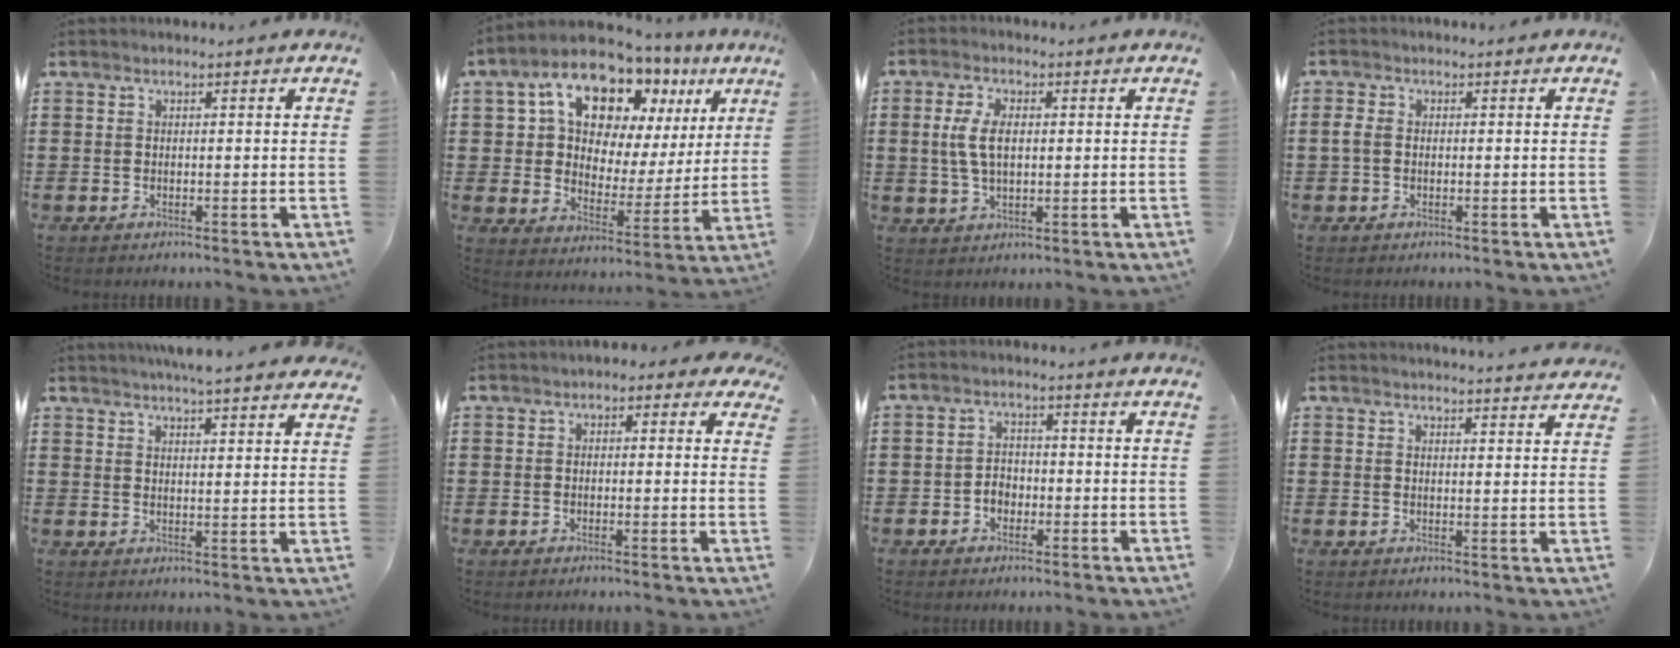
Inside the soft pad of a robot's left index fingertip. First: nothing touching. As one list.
[{"total": 13.0, "force": [8.2, 7.2, 7.0], "torque": [-0.148, -0.038, 0.144]}, {"total": 5.5, "force": [0.7, 2.6, 4.8], "torque": [-0.119, 0.003, 0.003]}, {"total": 2.0, "force": [-0.2, 1.3, 1.5], "torque": [-0.046, -0.002, -0.009]}, {"total": 4.5, "force": [4.3, -0.2, 1.1], "torque": [-0.034, -0.015, 0.080]}, {"total": 1.3, "force": [0.3, 0.9, 0.8], "torque": [-0.011, 0.004, 0.001]}, {"total": 2.4, "force": [-1.0, 1.9, 1.1], "torque": [-0.025, 0.004, -0.023]}, {"total": 2.8, "force": [2.7, -0.4, 0.2], "torque": [-0.002, -0.014, 0.050]}]